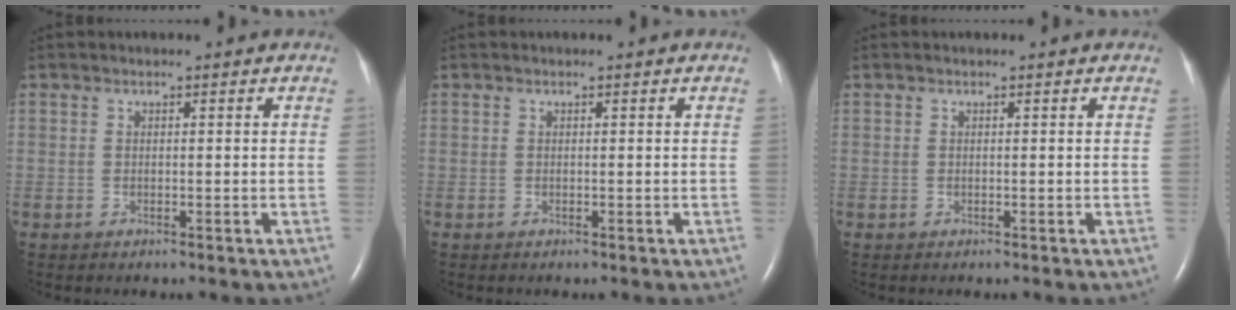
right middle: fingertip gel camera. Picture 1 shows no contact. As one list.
[{"total": 0.0}, {"total": 0.0}]